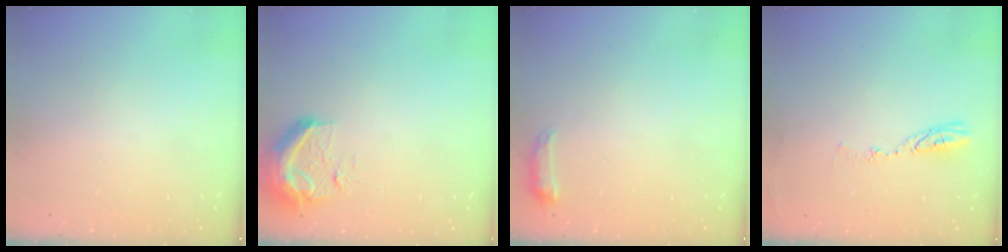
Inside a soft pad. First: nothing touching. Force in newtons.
{"total": 14.4, "press": 11.8, "slide": 8.4}
{"total": 6.5, "press": 6.4, "slide": 1.0}
{"total": 5.0, "press": 5.0, "slide": 0.6}